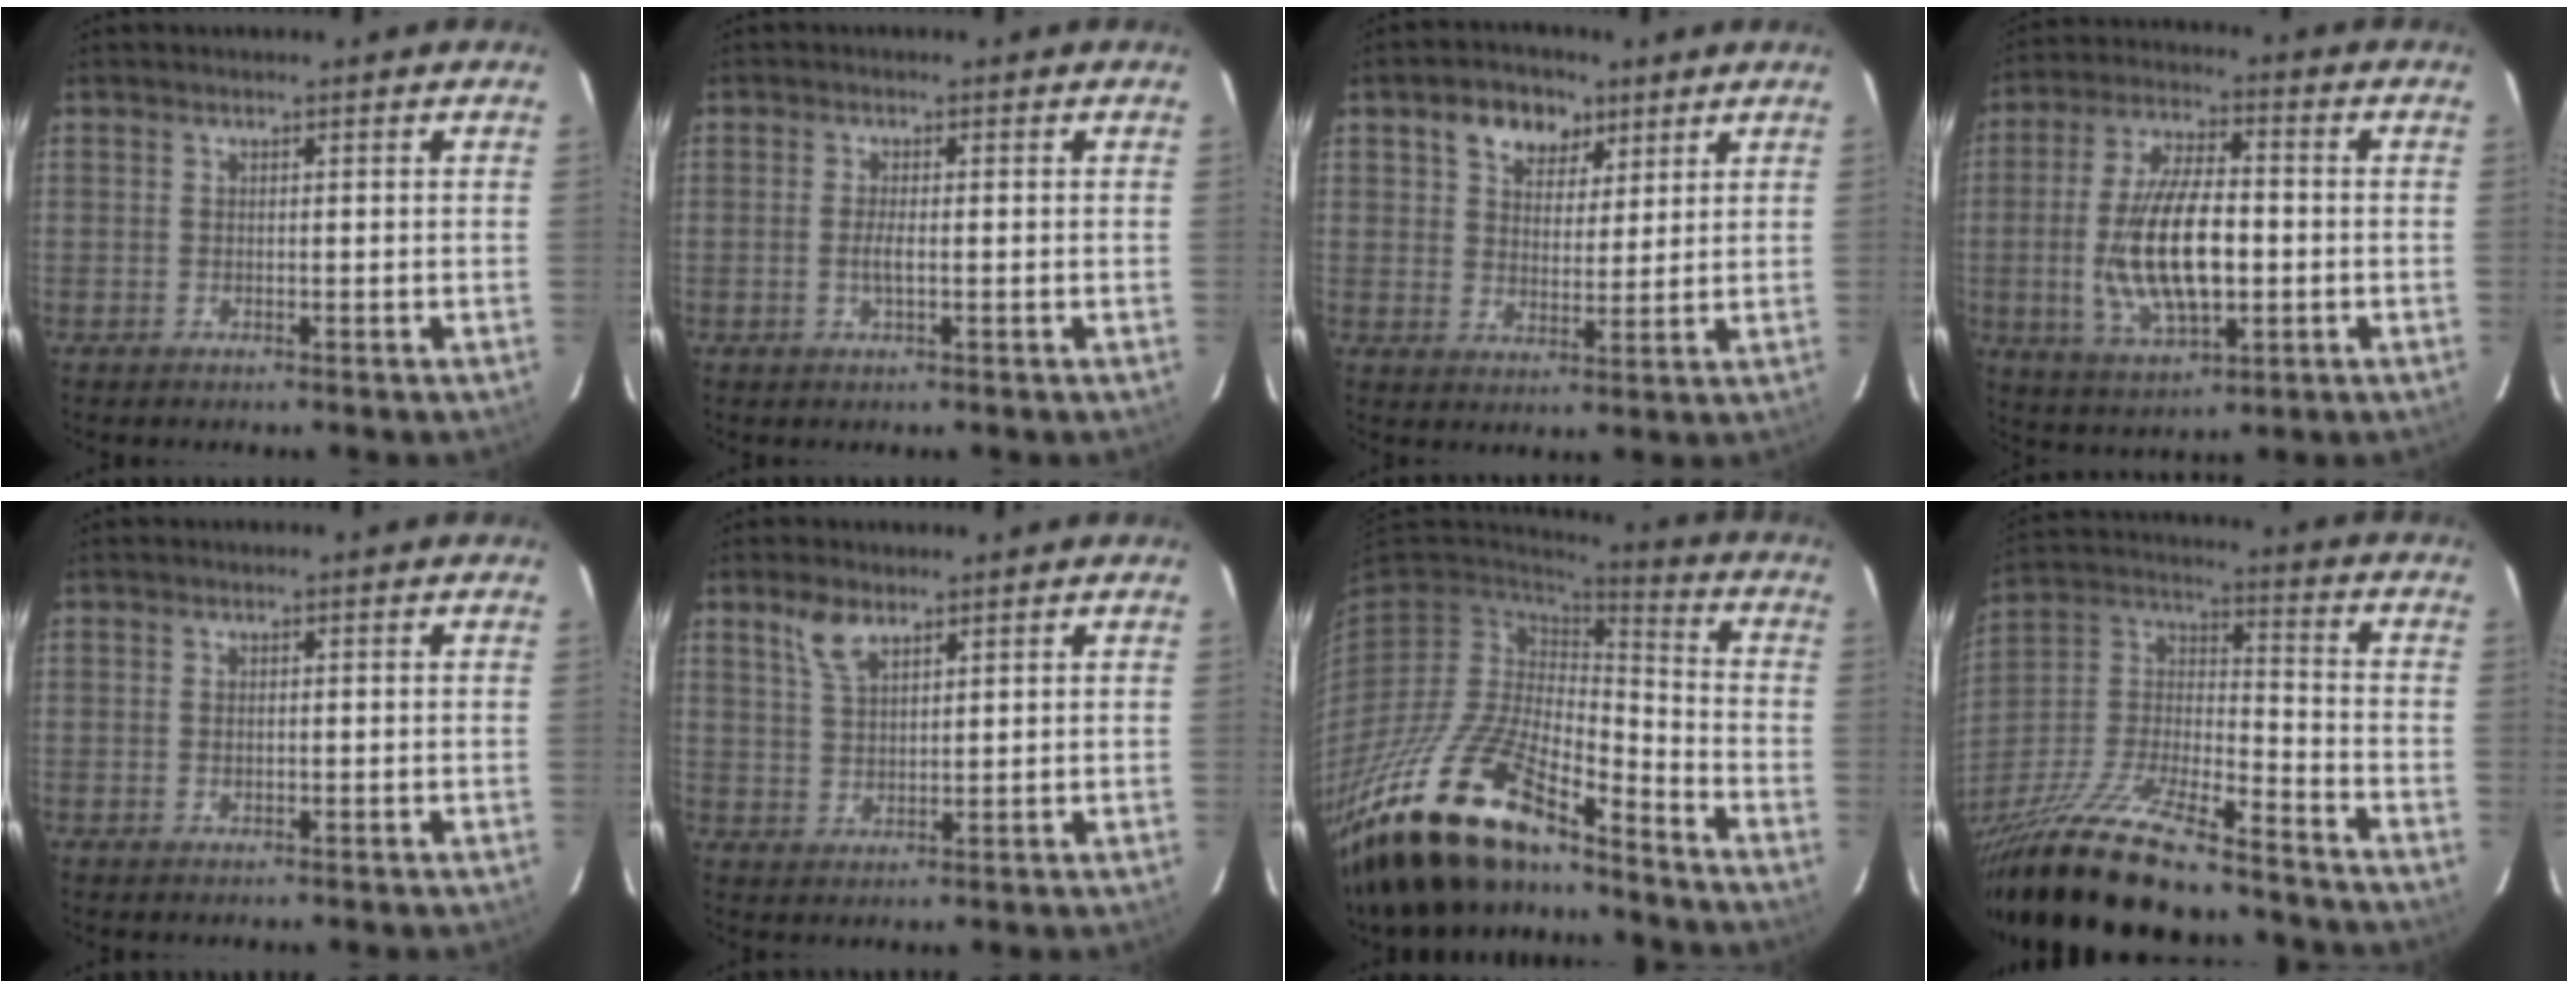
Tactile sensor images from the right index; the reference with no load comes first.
{"total": 2.0, "force": [-0.4, 0.3, 2.0], "torque": [-0.040, -0.005, -0.007]}
{"total": 8.3, "force": [4.7, 5.7, 3.8], "torque": [-0.069, 0.022, 0.078]}
{"total": 15.8, "force": [-2.1, 6.6, 14.2], "torque": [-0.282, -0.006, -0.028]}
{"total": 0.9, "force": [0.0, 0.7, 0.6], "torque": [-0.011, -0.001, 0.001]}
{"total": 5.0, "force": [3.3, 2.2, 3.0], "torque": [-0.060, 0.007, 0.068]}
{"total": 24.5, "force": [-17.9, 7.6, 14.9], "torque": [-0.306, -0.045, -0.324]}
{"total": 26.5, "force": [-20.7, 6.7, 15.2], "torque": [-0.300, -0.023, -0.345]}